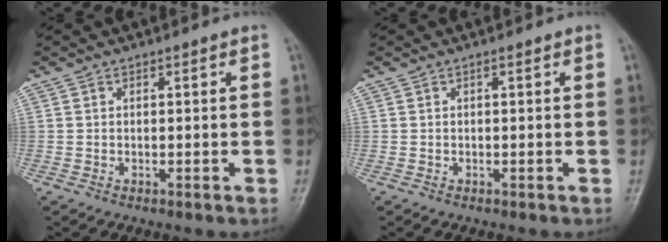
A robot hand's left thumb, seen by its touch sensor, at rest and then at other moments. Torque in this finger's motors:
{"motor_torque": [0.00, 0.00, -0.07, -0.08, 0.00]}